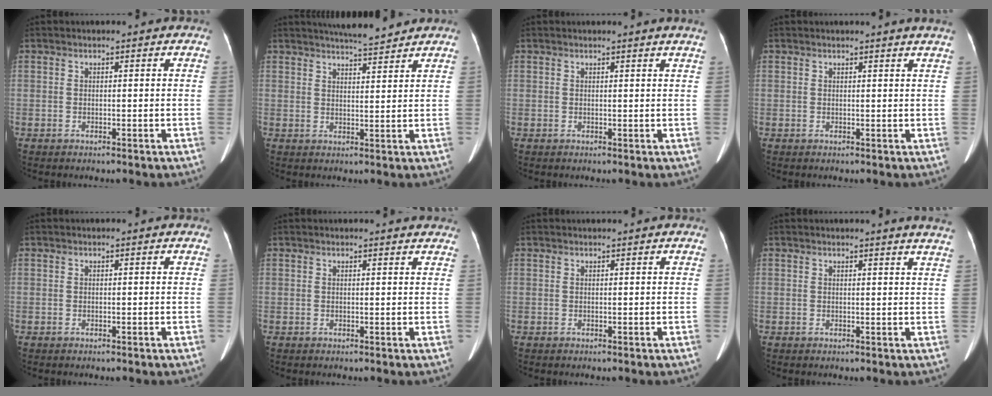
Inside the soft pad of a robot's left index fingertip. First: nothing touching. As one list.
[{"total": 6.8, "force": [6.3, 0.3, 2.5], "torque": [-0.043, 0.007, 0.093]}, {"total": 2.0, "force": [1.8, -0.6, 0.7], "torque": [-0.018, -0.009, 0.015]}, {"total": 2.5, "force": [2.4, -0.5, 0.8], "torque": [-0.013, -0.004, 0.017]}, {"total": 0.0}, {"total": 5.1, "force": [4.9, 0.5, 1.2], "torque": [-0.011, 0.004, 0.037]}, {"total": 1.2, "force": [1.1, -0.1, 0.5], "torque": [-0.005, 0.016, 0.021]}, {"total": 5.3, "force": [5.0, -0.3, 1.9], "torque": [-0.021, -0.012, 0.030]}]